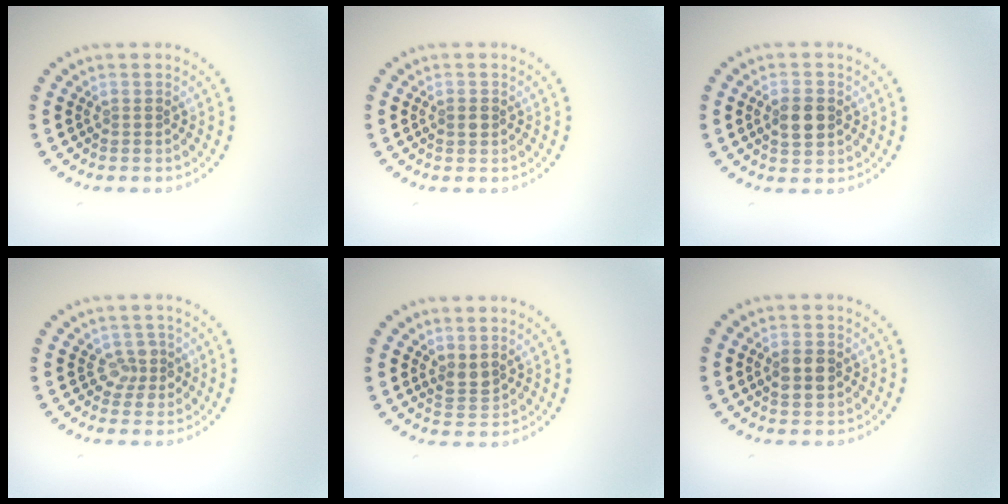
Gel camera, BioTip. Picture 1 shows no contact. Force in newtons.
{"total": 1.2, "press": 1.2, "slide": 0.0}
{"total": 2.8, "press": 2.8, "slide": 0.1}
{"total": 2.0, "press": 1.7, "slide": 0.9}
{"total": 1.6, "press": 1.4, "slide": 0.8}
{"total": 2.5, "press": 2.4, "slide": 0.2}